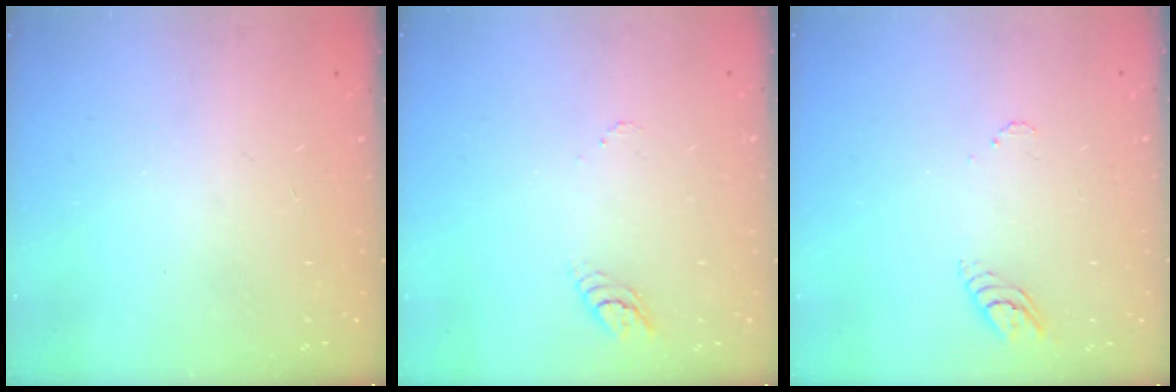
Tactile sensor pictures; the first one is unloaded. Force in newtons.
{"total": 3.6, "press": 3.6, "slide": 0.4}
{"total": 3.9, "press": 3.9, "slide": 0.4}